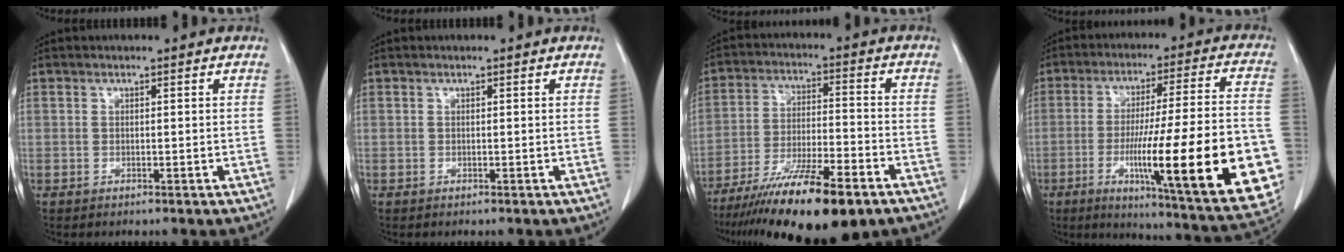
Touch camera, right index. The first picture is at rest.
{"total": 0.0}
{"total": 17.6, "force": [-12.6, 2.8, 12.0], "torque": [-0.186, -0.029, -0.209]}
{"total": 27.2, "force": [-7.4, 2.2, 26.1], "torque": [-0.325, -0.022, -0.107]}